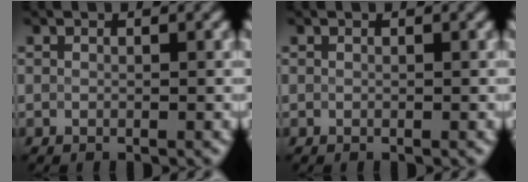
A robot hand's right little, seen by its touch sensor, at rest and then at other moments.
{"total": 0.0}